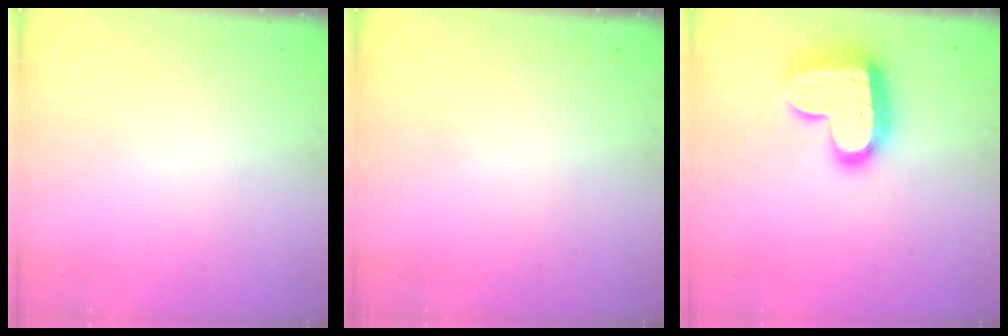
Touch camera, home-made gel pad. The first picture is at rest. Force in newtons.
{"total": 0.0}
{"total": 18.0, "press": 17.9, "slide": 1.3}